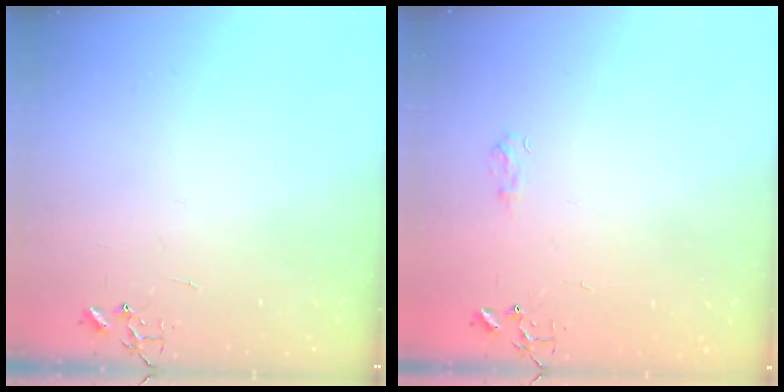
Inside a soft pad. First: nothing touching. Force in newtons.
{"total": 5.7, "press": 5.7, "slide": 0.6}